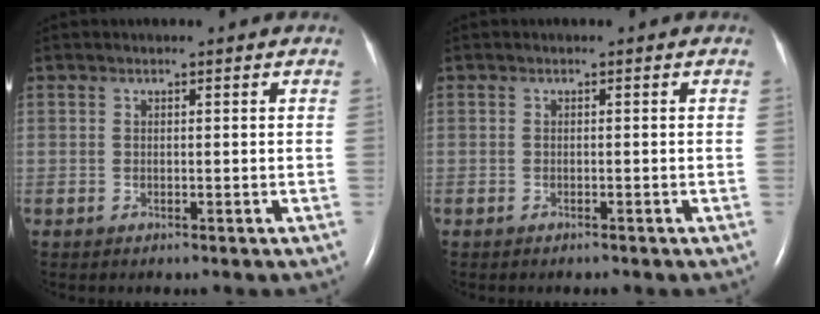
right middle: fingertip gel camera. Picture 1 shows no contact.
{"total": 0.5, "force": [-0.5, 0.1, 0.2], "torque": [-0.011, -0.002, -0.006]}